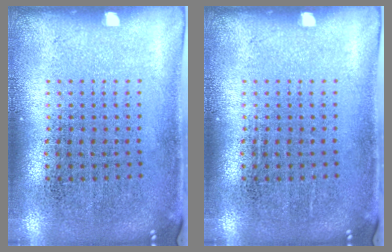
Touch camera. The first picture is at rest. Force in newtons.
{"total": 0.0}